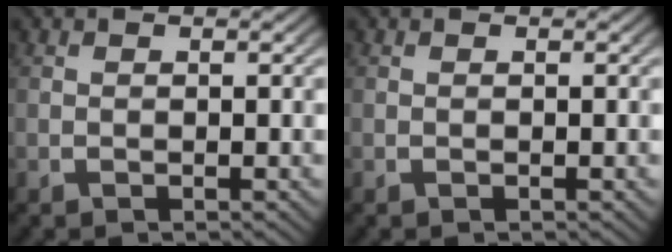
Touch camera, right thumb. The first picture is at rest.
{"total": 0.0}